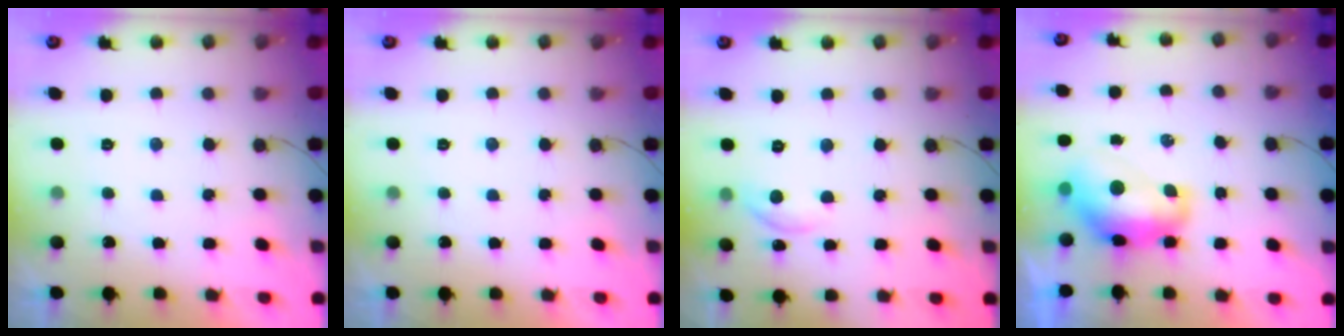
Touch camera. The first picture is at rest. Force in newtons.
{"total": 0.0}
{"total": 5.3, "press": 5.3, "slide": 0.7}
{"total": 11.5, "press": 11.4, "slide": 1.2}